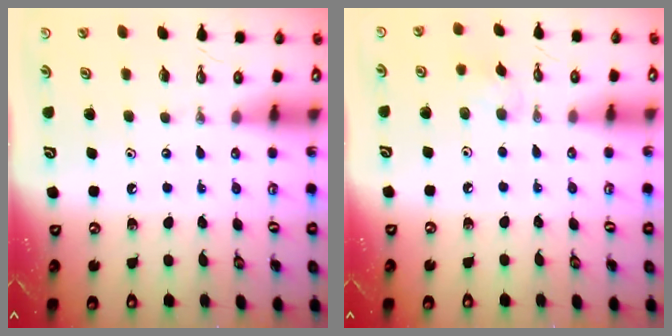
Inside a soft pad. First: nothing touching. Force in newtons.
{"total": 5.5, "press": 5.5, "slide": 1.0}